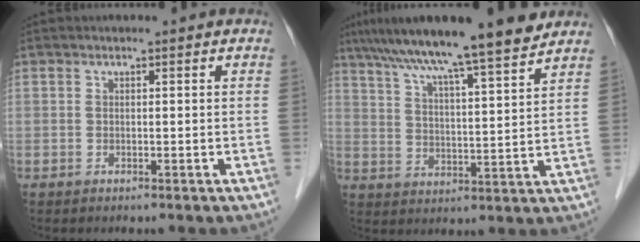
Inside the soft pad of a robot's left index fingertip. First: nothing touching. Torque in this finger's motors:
{"motor_torque": [0.13, -0.47, 0.83, 0.21]}